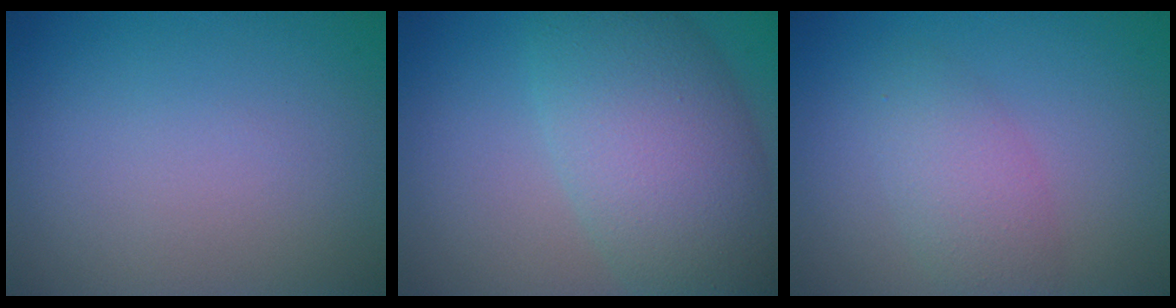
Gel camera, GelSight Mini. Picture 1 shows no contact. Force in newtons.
{"total": 8.7, "press": 8.7, "slide": 0.2}
{"total": 2.9, "press": 2.9, "slide": 0.1}